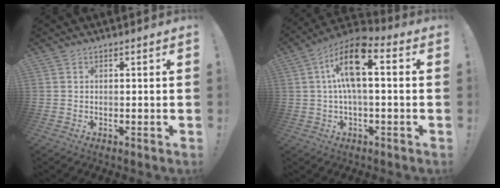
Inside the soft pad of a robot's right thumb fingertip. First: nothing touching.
{"total": 14.1, "force": [3.2, 5.5, 12.6], "torque": [-0.223, 0.003, 0.051]}